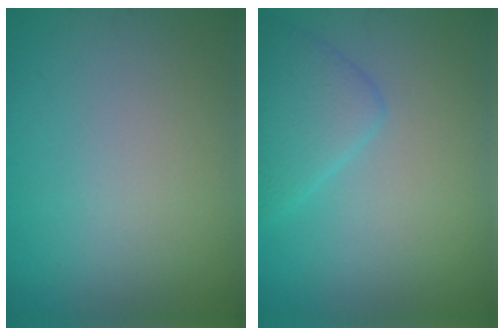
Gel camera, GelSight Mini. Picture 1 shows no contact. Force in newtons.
{"total": 2.3, "press": 2.3, "slide": 0.0}